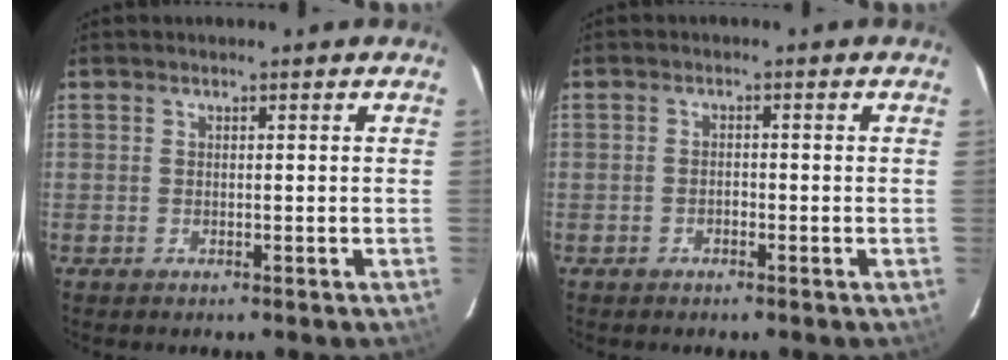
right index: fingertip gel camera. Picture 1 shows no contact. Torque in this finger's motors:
{"motor_torque": [-0.25, -0.03, 0.03, -0.01]}